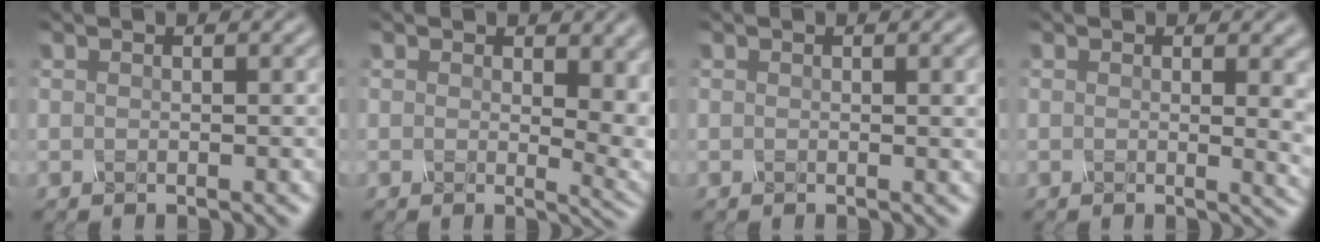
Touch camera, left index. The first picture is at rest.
{"total": 6.3, "force": [1.2, 3.4, 5.1], "torque": [-0.053, -0.012, 0.021]}
{"total": 1.2, "force": [0.2, 0.2, 1.1], "torque": [-0.012, 0.000, 0.001]}
{"total": 4.1, "force": [0.6, 1.7, 3.7], "torque": [-0.025, -0.004, 0.009]}